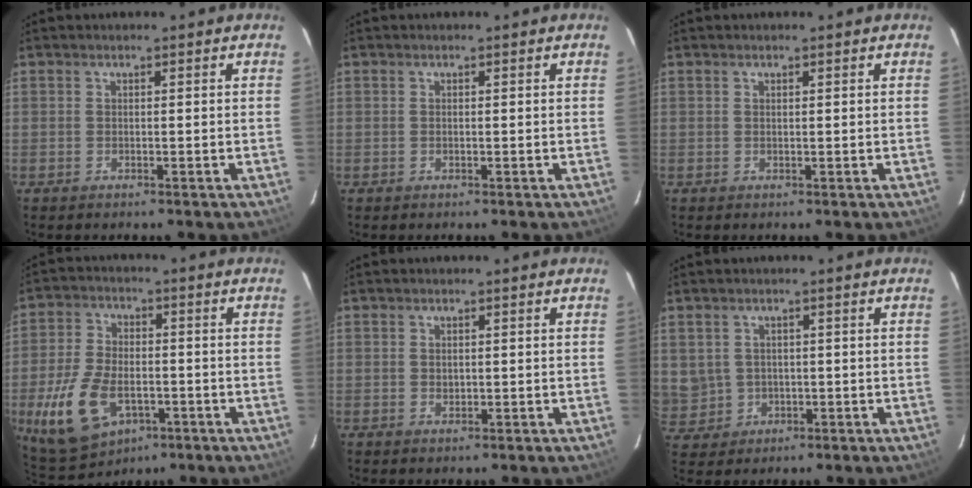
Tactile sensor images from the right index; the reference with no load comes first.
{"total": 0.0}
{"total": 0.0}
{"total": 14.0, "force": [-4.9, 8.4, 10.0], "torque": [-0.226, -0.014, -0.078]}
{"total": 1.0, "force": [0.2, 0.8, 0.4], "torque": [-0.005, 0.003, 0.004]}
{"total": 7.2, "force": [0.4, 6.9, 2.0], "torque": [-0.058, 0.008, 0.031]}